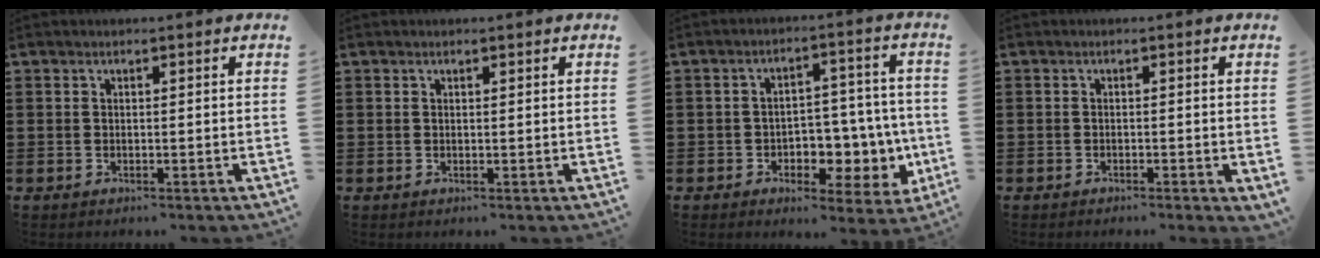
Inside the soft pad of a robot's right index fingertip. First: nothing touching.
{"total": 0.0}
{"total": 6.4, "force": [-1.5, 5.1, 3.6], "torque": [-0.048, 0.008, -0.028]}
{"total": 0.6, "force": [-0.6, 0.1, 0.1], "torque": [-0.005, -0.005, -0.012]}